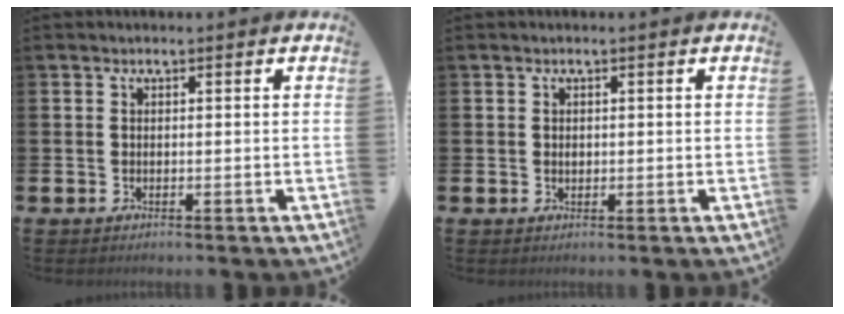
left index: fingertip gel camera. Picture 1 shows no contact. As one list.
[{"total": 0.7, "force": [0.2, 0.5, 0.4], "torque": [0.000, 0.000, 0.000]}]